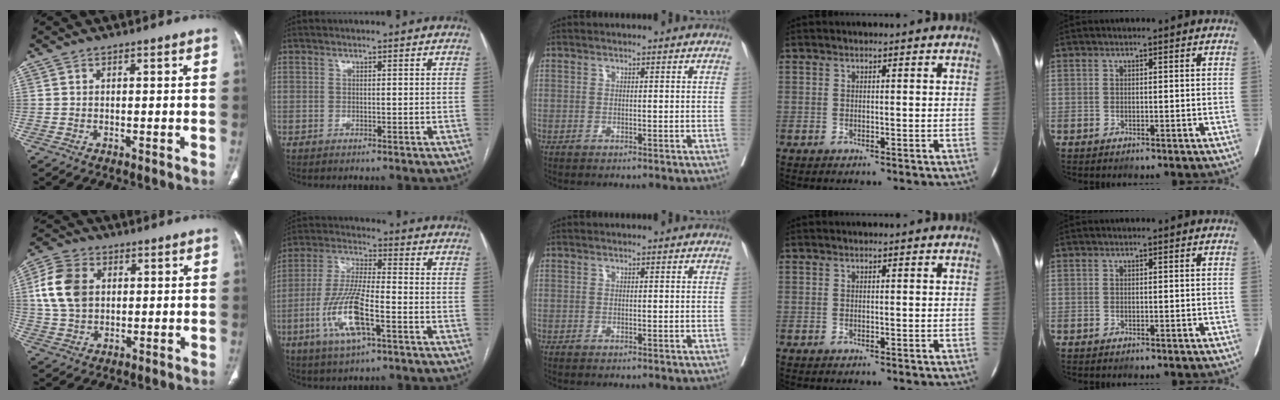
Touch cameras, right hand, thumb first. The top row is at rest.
{"thumb": {"total": 11.0, "force": [2.1, 8.1, 7.1], "torque": [-0.133, 0.004, 0.040]}, "index": {"total": 12.8, "force": [-4.6, 2.8, 11.5], "torque": [-0.244, -0.009, -0.084]}}